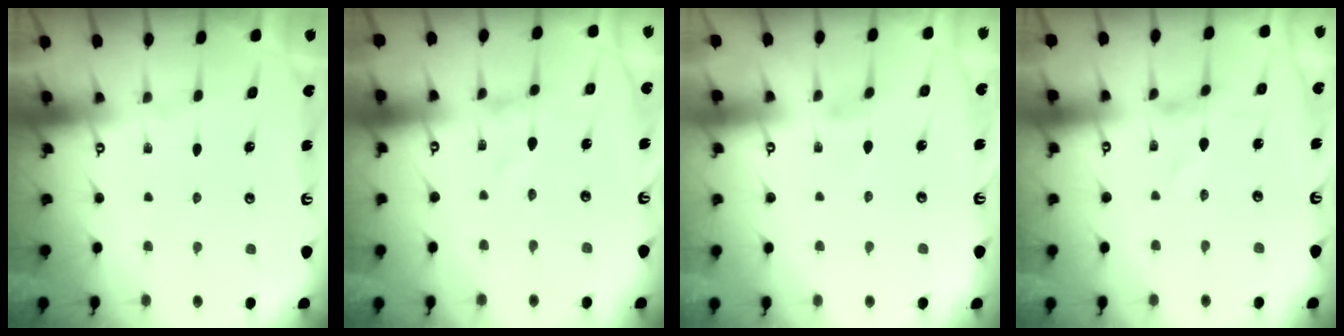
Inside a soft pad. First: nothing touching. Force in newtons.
{"total": 0.9, "press": 0.9, "slide": 0.1}
{"total": 0.0}
{"total": 0.7, "press": 0.6, "slide": 0.3}